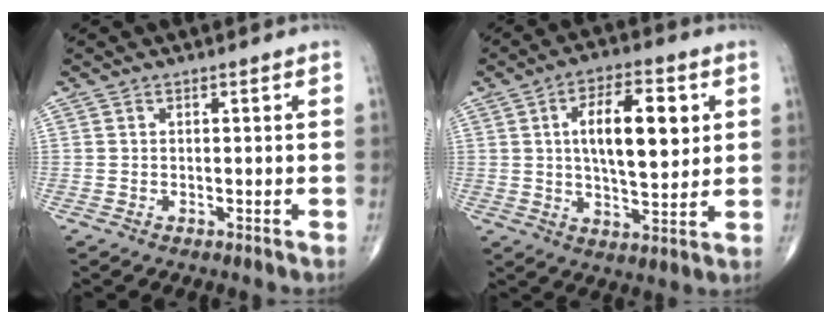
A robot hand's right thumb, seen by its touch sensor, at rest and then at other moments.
{"total": 13.7, "force": [3.0, 5.8, 12.1], "torque": [-0.180, -0.005, 0.050]}